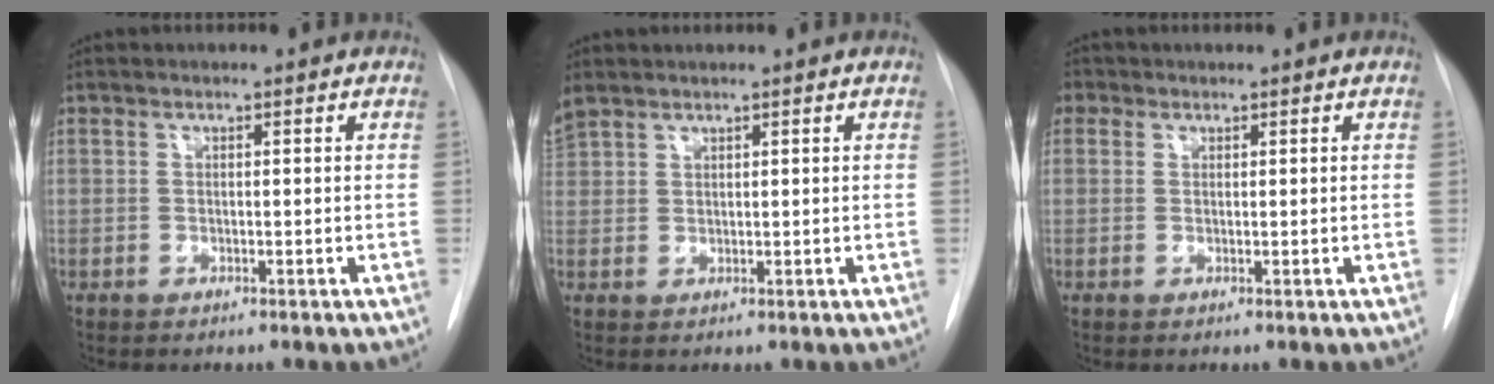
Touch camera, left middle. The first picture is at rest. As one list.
[{"total": 2.7, "force": [2.4, 1.1, 0.5], "torque": [-0.026, 0.017, 0.055]}, {"total": 1.5, "force": [0.6, 1.3, 0.1], "torque": [0.007, 0.003, 0.006]}]